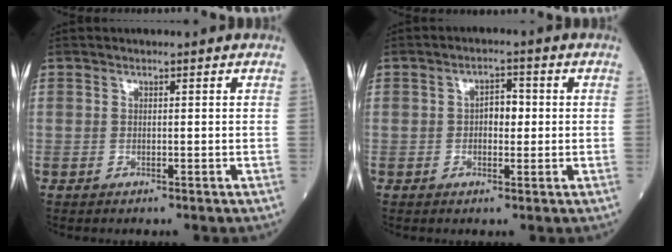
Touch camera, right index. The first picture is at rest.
{"total": 3.1, "force": [-0.1, 1.7, 2.6], "torque": [-0.036, 0.011, -0.003]}